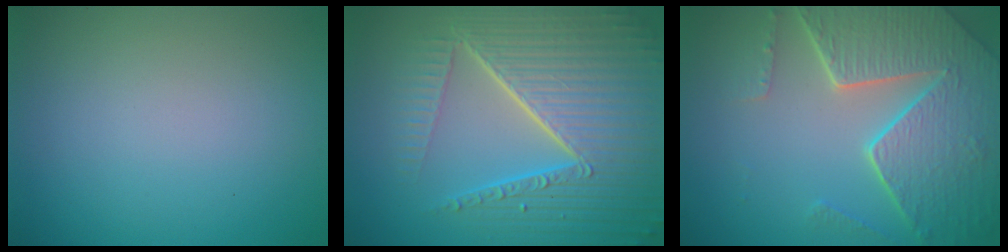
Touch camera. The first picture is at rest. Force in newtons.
{"total": 10.4, "press": 6.7, "slide": 7.9}
{"total": 7.8, "press": 5.7, "slide": 5.4}